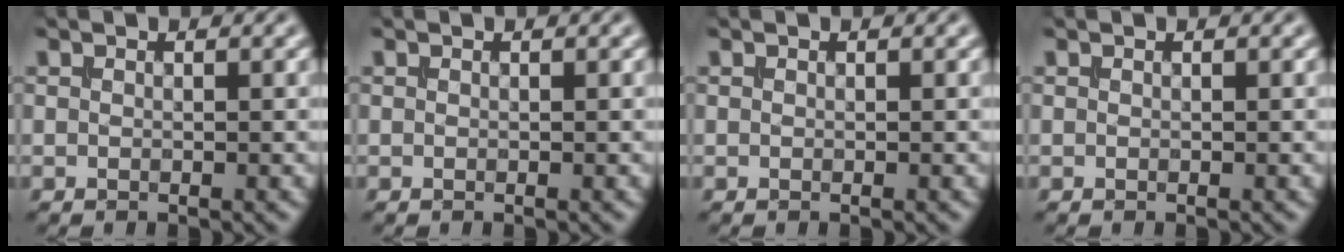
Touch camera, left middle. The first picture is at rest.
{"total": 0.0}
{"total": 0.0}
{"total": 0.0}